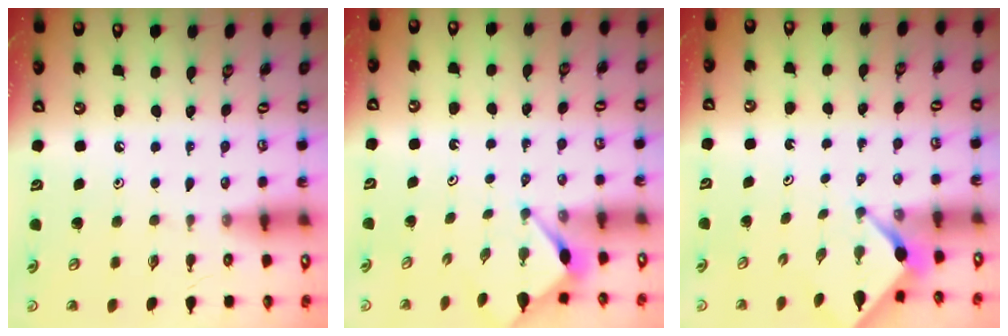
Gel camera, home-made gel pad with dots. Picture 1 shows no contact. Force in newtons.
{"total": 3.4, "press": 3.4, "slide": 0.3}
{"total": 2.6, "press": 2.6, "slide": 0.3}